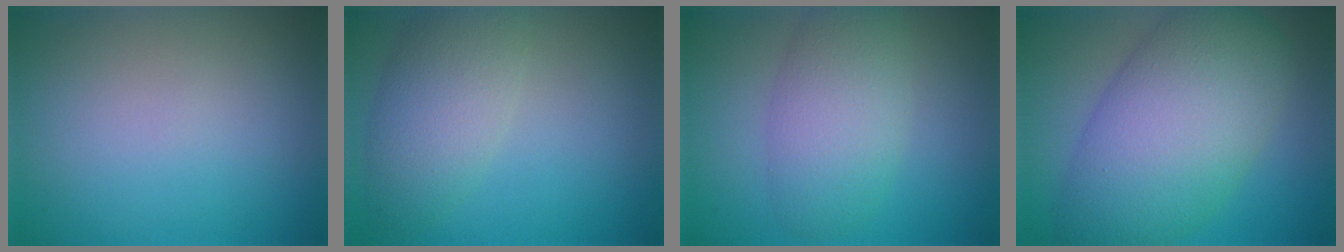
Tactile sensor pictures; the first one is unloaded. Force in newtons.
{"total": 4.7, "press": 4.7, "slide": 0.5}
{"total": 5.1, "press": 5.1, "slide": 0.2}
{"total": 10.8, "press": 10.8, "slide": 0.3}